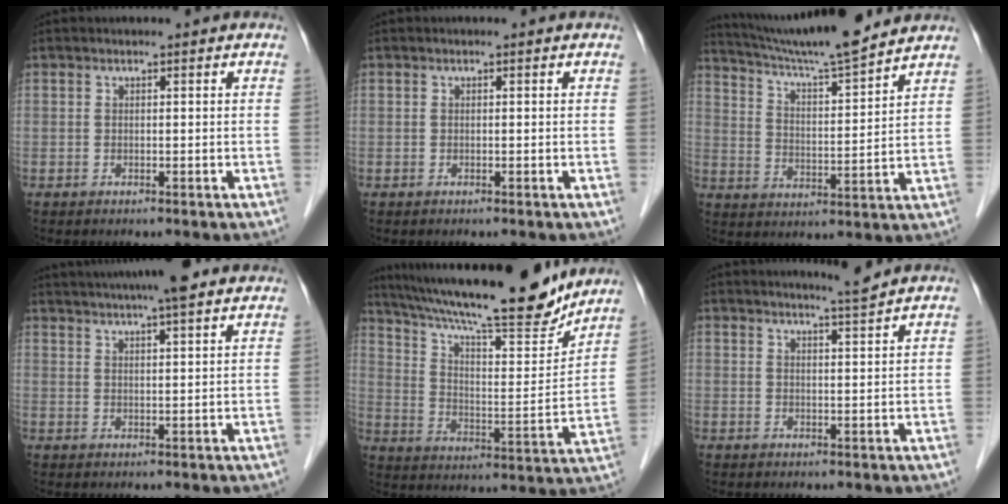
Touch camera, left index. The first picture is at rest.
{"total": 0.0}
{"total": 15.0, "force": [13.7, -0.3, 6.1], "torque": [-0.111, 0.007, 0.220]}
{"total": 13.4, "force": [11.5, 0.8, 6.9], "torque": [-0.118, 0.031, 0.159]}
{"total": 23.3, "force": [20.2, 2.7, 11.3], "torque": [-0.198, -0.009, 0.304]}
{"total": 2.7, "force": [2.4, -1.1, 0.5], "torque": [-0.016, -0.015, 0.045]}